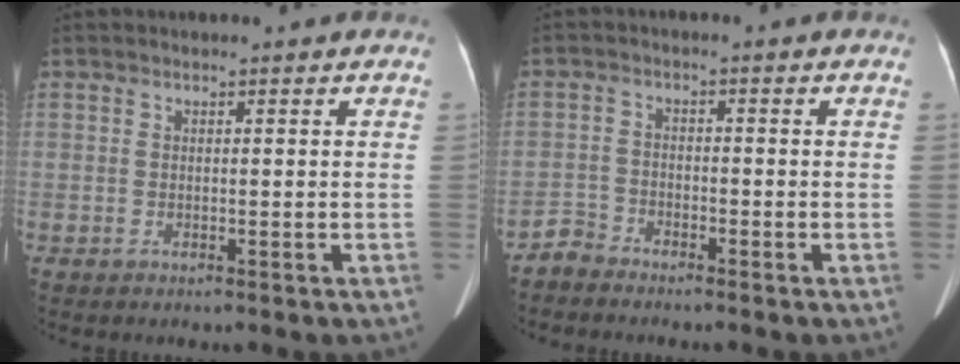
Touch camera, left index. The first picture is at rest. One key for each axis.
{"total": 2.5, "fx": -2.3, "fy": 0.5, "fz": -0.5, "tx": 0.011, "ty": -0.007, "tz": -0.047}